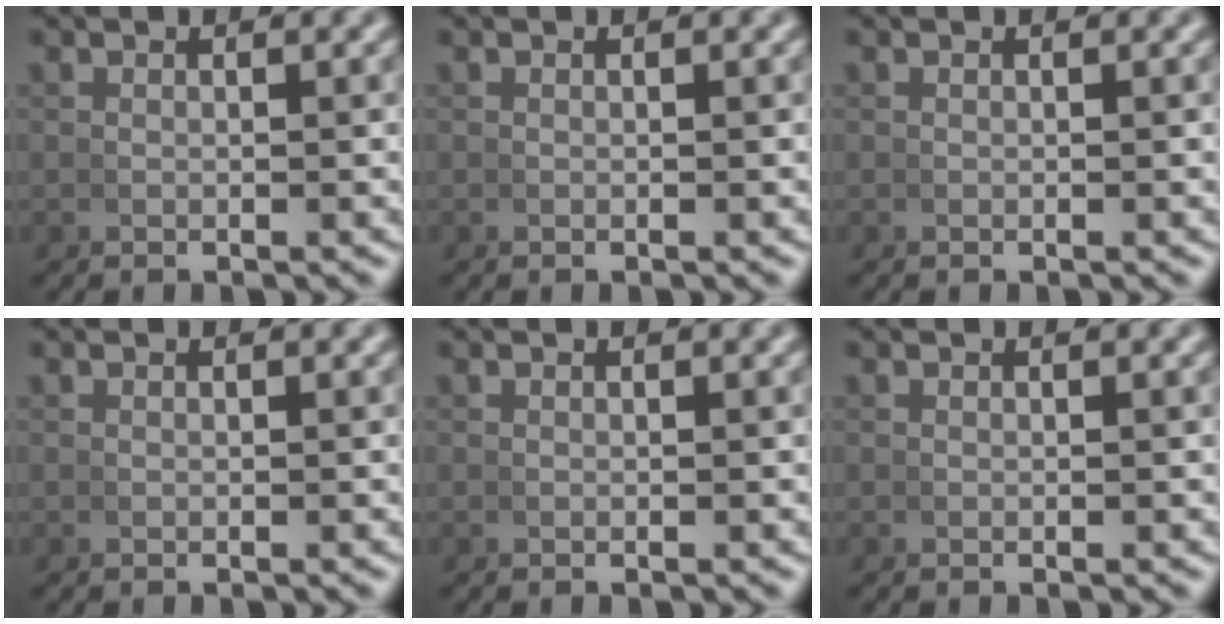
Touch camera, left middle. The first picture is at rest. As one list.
[{"total": 0.0}, {"total": 0.0}, {"total": 0.0}, {"total": 0.0}, {"total": 0.0}]